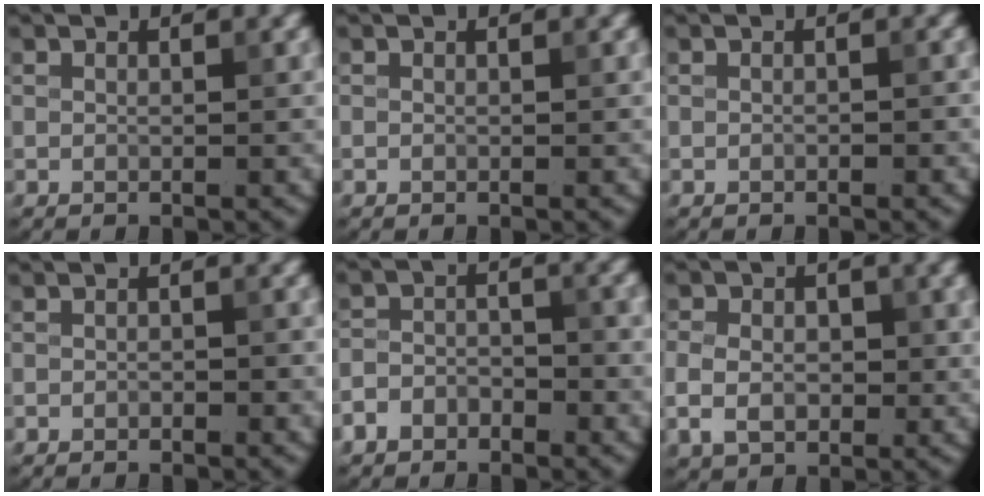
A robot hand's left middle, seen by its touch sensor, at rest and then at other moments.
{"total": 0.0}
{"total": 0.6, "force": [-0.3, 0.2, 0.5], "torque": [-0.009, 0.001, -0.005]}
{"total": 1.0, "force": [-0.6, 0.5, 0.6], "torque": [-0.010, 0.001, -0.011]}
{"total": 3.3, "force": [-2.2, 2.0, 1.4], "torque": [-0.029, 0.002, -0.048]}
{"total": 4.6, "force": [-0.5, 3.3, 3.1], "torque": [-0.059, -0.005, -0.013]}